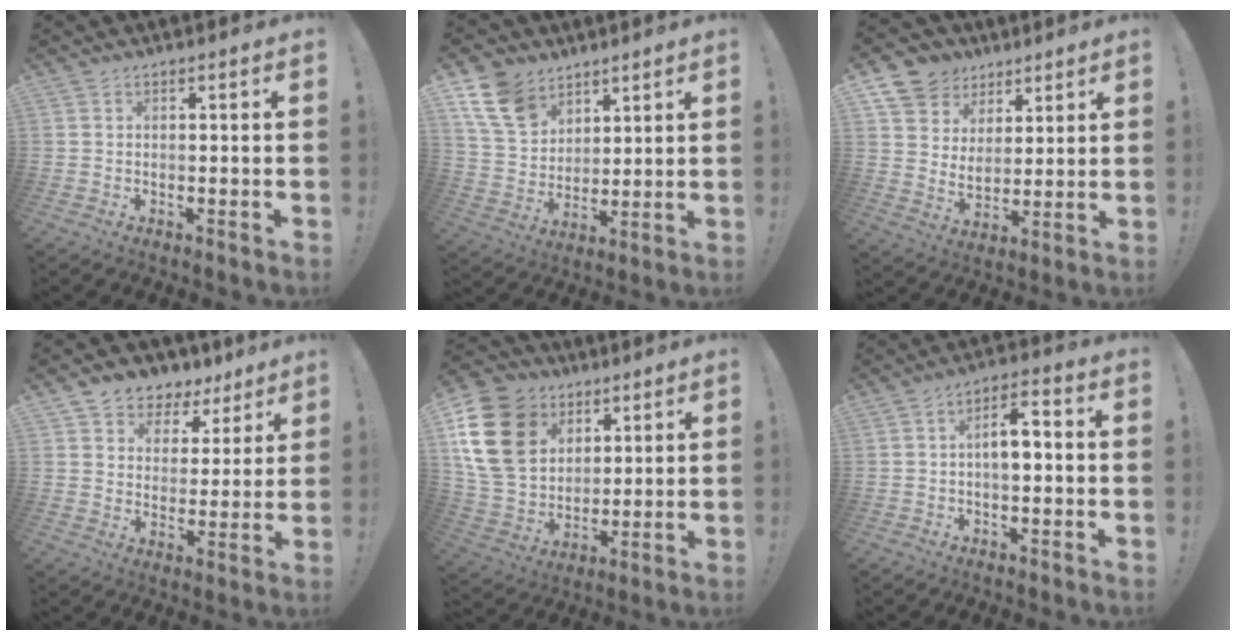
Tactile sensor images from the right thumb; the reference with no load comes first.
{"total": 14.2, "force": [8.6, 9.6, 5.9], "torque": [-0.114, -0.041, 0.173]}
{"total": 10.1, "force": [6.0, 7.8, 2.0], "torque": [-0.039, -0.045, 0.123]}
{"total": 6.6, "force": [4.0, 5.3, 0.7], "torque": [-0.018, -0.034, 0.082]}
{"total": 20.2, "force": [7.4, 15.4, 10.8], "torque": [-0.207, -0.030, 0.150]}
{"total": 6.8, "force": [-0.5, 3.3, 6.0], "torque": [-0.090, 0.010, -0.011]}